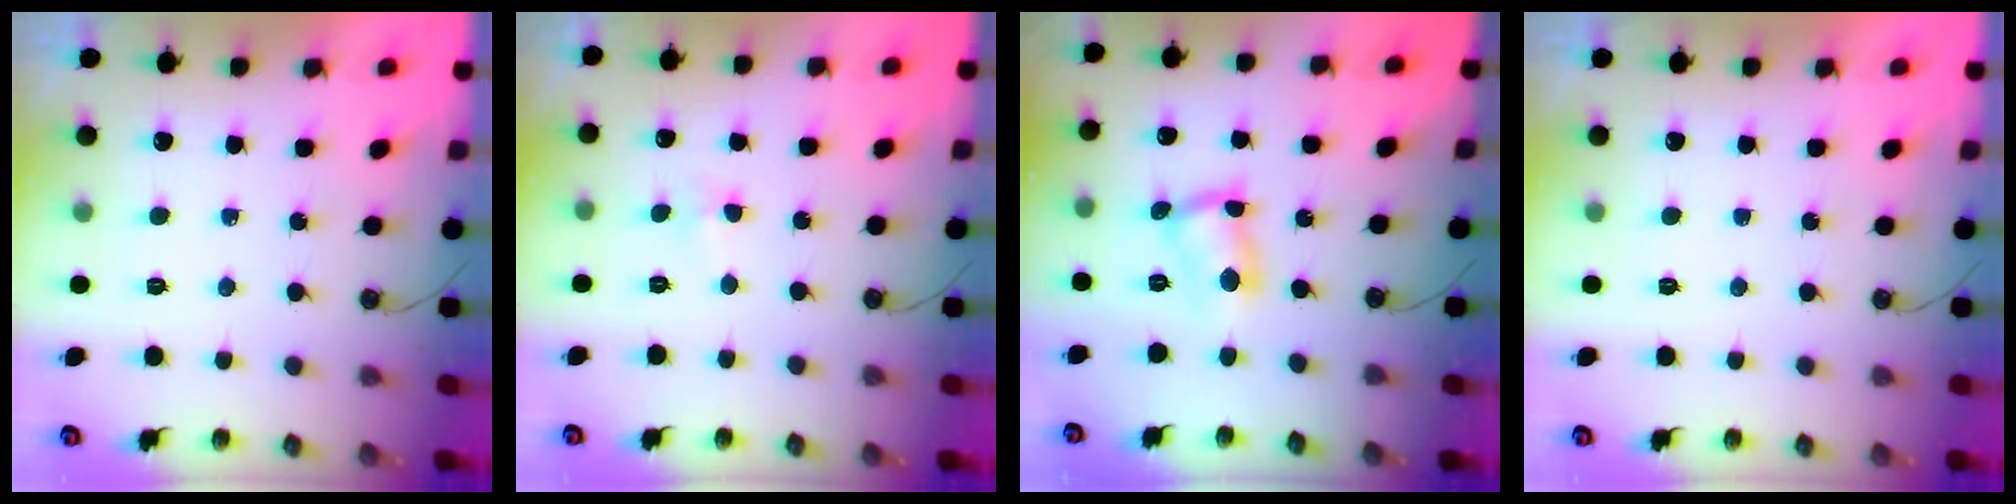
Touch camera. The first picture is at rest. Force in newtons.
{"total": 4.1, "press": 2.4, "slide": 3.4}
{"total": 4.9, "press": 4.9, "slide": 0.4}
{"total": 0.0}